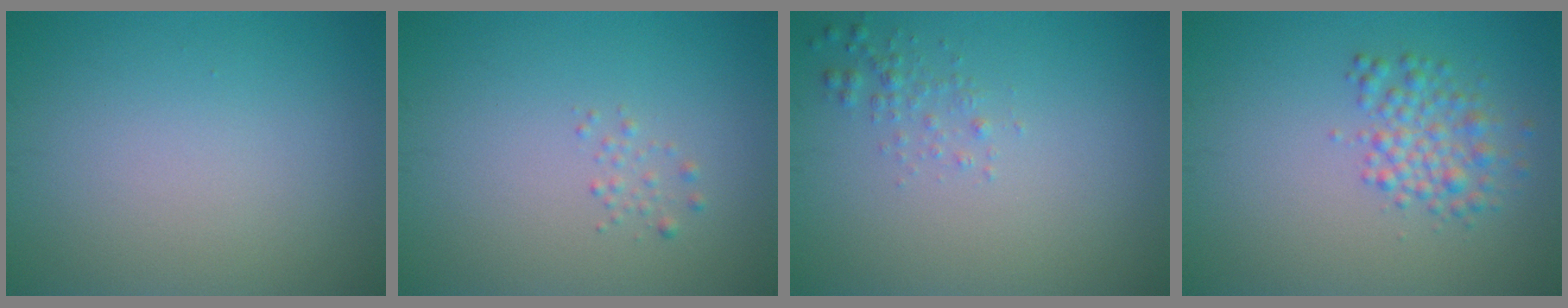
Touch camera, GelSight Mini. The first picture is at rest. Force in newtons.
{"total": 0.8, "press": 0.8, "slide": 0.0}
{"total": 1.1, "press": 1.1, "slide": 0.1}
{"total": 2.9, "press": 2.9, "slide": 0.0}